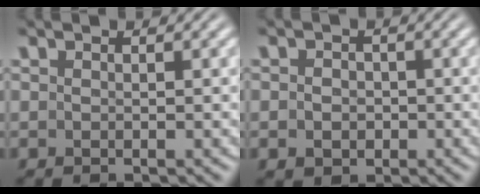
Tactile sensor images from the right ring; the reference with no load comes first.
{"total": 2.1, "force": [-0.5, 1.9, 0.7], "torque": [-0.015, -0.009, -0.004]}